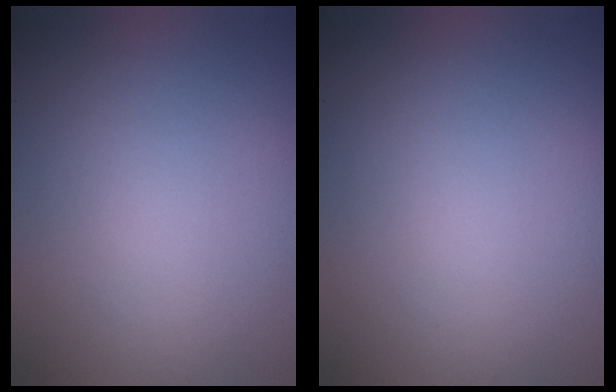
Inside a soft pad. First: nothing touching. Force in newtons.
{"total": 0.0}